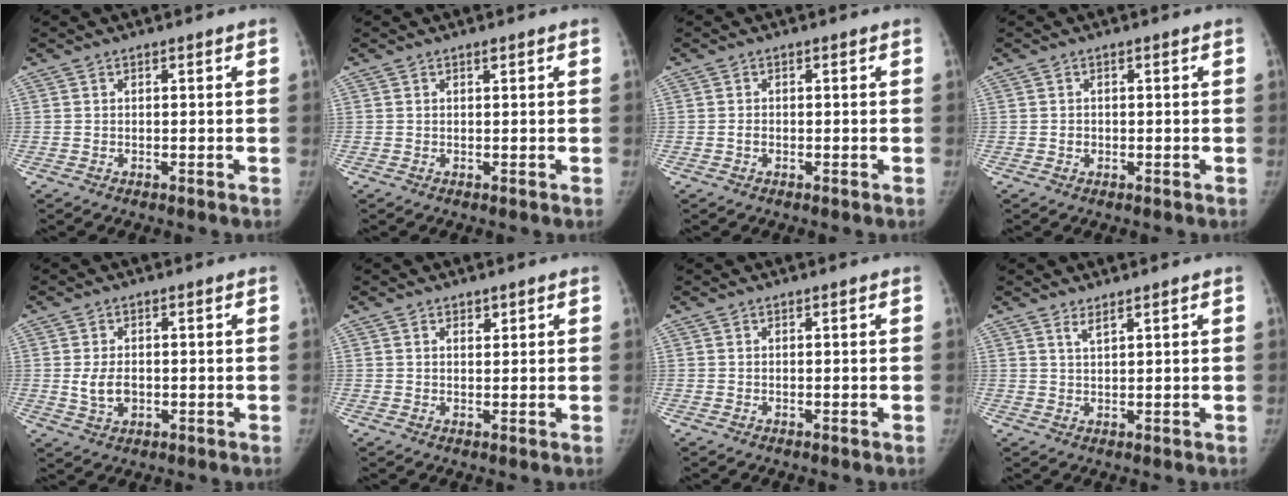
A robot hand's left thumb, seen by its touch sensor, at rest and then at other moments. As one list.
[{"total": 0.5, "force": [0.4, 0.1, 0.3], "torque": [-0.007, -0.002, 0.006]}, {"total": 0.9, "force": [-0.3, 0.6, 0.5], "torque": [-0.007, 0.002, -0.006]}, {"total": 1.0, "force": [-0.2, 0.9, 0.3], "torque": [-0.002, 0.003, -0.003]}, {"total": 4.4, "force": [-0.4, 3.0, 3.1], "torque": [-0.056, -0.002, 0.000]}, {"total": 1.4, "force": [0.9, 0.8, 0.6], "torque": [-0.001, -0.005, 0.014]}, {"total": 0.0}, {"total": 1.7, "force": [1.3, 0.2, 1.1], "torque": [-0.021, -0.010, 0.030]}]